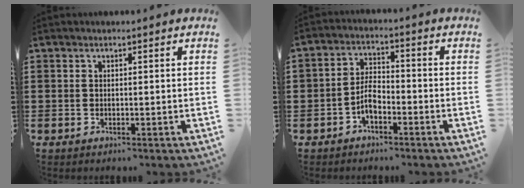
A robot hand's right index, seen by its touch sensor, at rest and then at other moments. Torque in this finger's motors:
{"motor_torque": [-0.06, 0.18, -0.01, 0.01]}